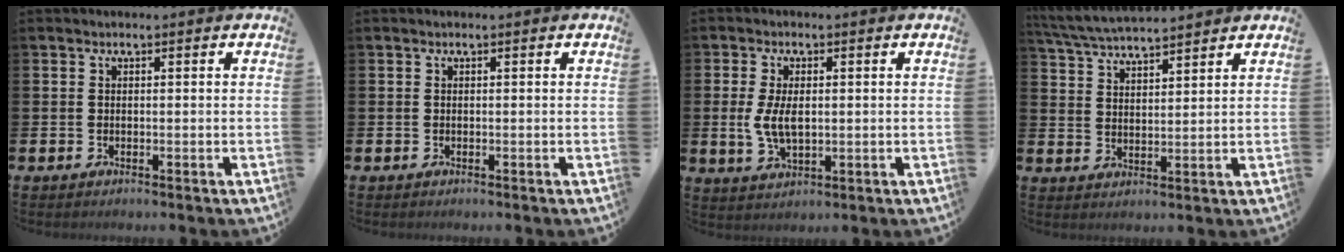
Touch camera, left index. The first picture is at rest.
{"total": 0.0}
{"total": 5.1, "force": [0.3, 2.7, 4.4], "torque": [-0.082, 0.002, 0.001]}
{"total": 5.4, "force": [5.3, 0.3, 1.0], "torque": [-0.044, -0.026, 0.096]}